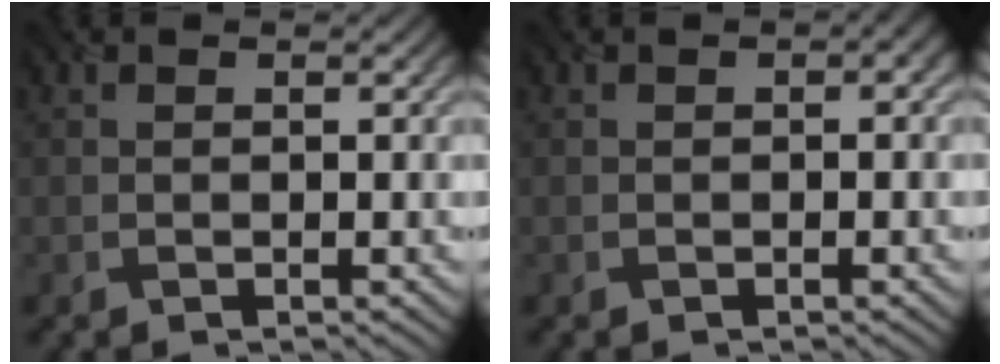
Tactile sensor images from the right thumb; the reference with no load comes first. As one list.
[{"total": 1.2, "force": [0.1, 0.7, 0.9], "torque": [-0.013, -0.003, 0.005]}]